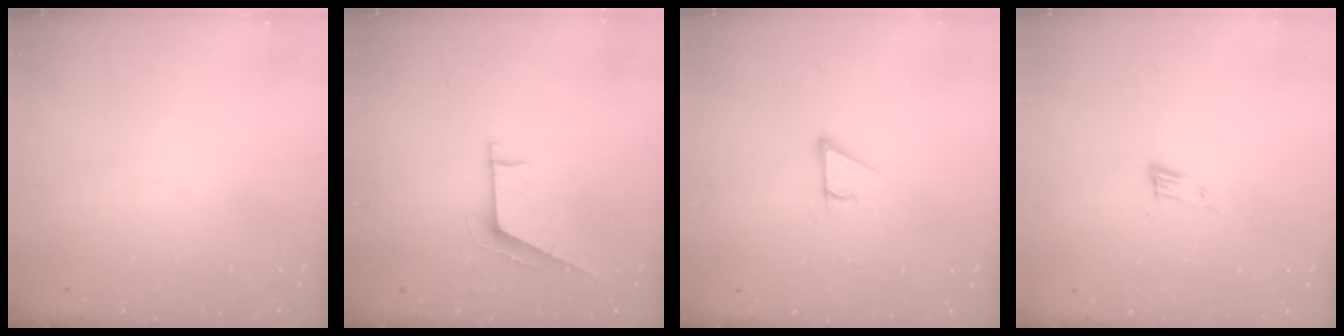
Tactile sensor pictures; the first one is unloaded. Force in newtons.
{"total": 6.3, "press": 6.3, "slide": 0.7}
{"total": 2.9, "press": 2.9, "slide": 0.1}
{"total": 4.8, "press": 4.7, "slide": 1.0}